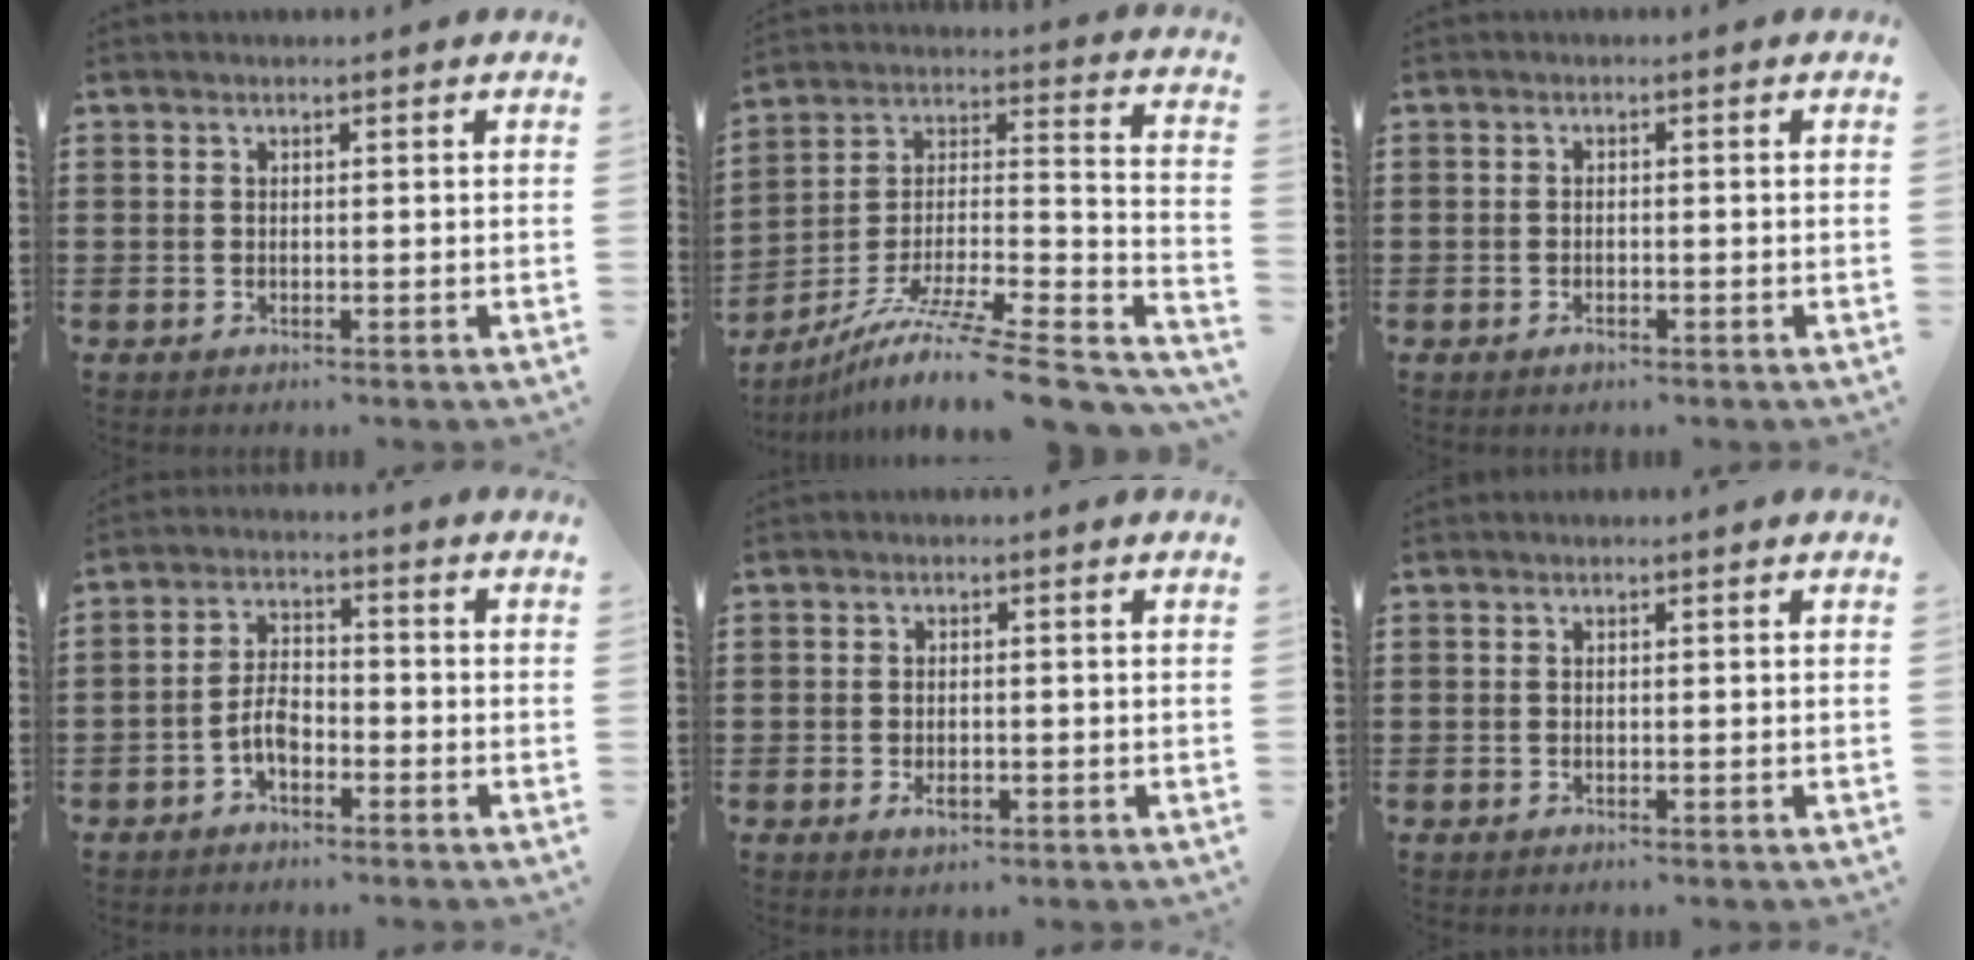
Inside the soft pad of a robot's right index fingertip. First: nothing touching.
{"total": 11.6, "force": [-8.7, 0.7, 7.7], "torque": [-0.132, 0.002, -0.163]}
{"total": 1.1, "force": [-0.6, 0.5, 0.8], "torque": [-0.016, -0.002, -0.010]}
{"total": 4.5, "force": [-2.1, 2.3, 3.2], "torque": [-0.078, 0.001, -0.046]}
{"total": 2.2, "force": [-0.6, 1.0, 1.8], "torque": [-0.035, -0.001, -0.010]}
{"total": 0.0}